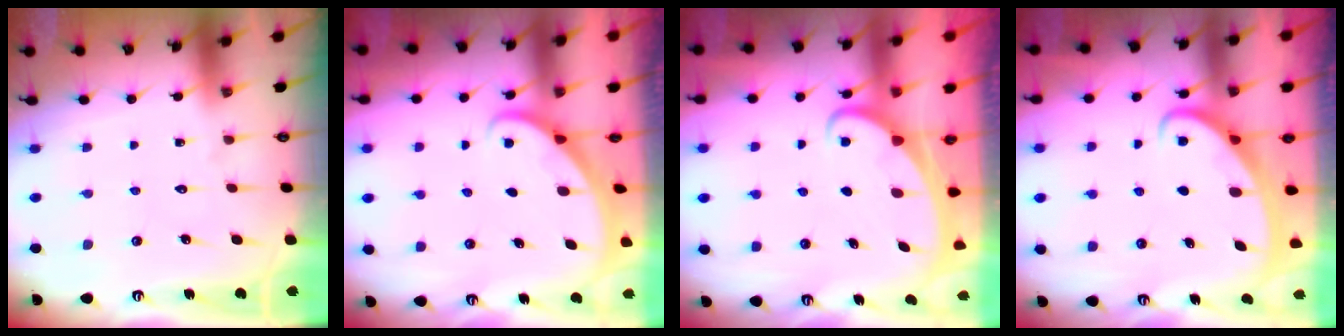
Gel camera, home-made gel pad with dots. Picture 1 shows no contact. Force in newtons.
{"total": 2.0, "press": 2.0, "slide": 0.1}
{"total": 1.9, "press": 1.9, "slide": 0.3}
{"total": 2.3, "press": 2.3, "slide": 0.3}